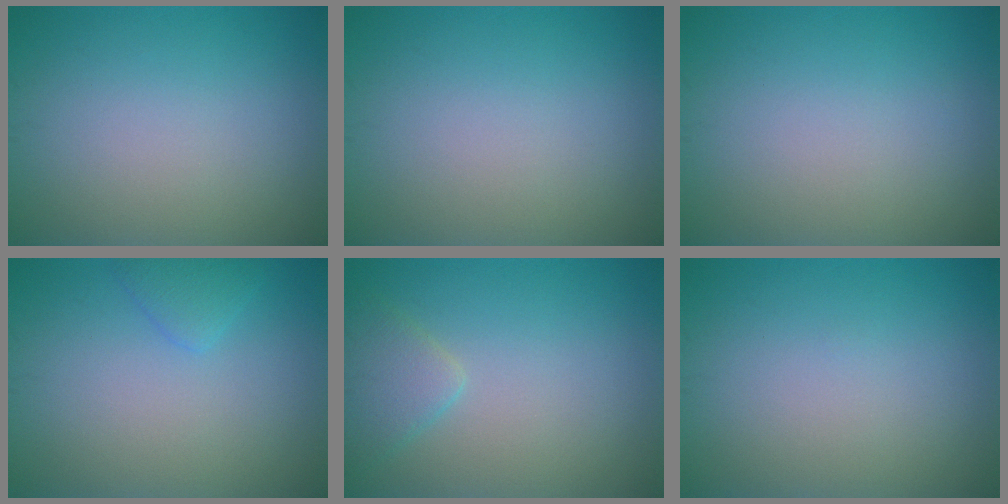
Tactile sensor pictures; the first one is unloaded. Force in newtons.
{"total": 0.0}
{"total": 0.0}
{"total": 1.5, "press": 1.5, "slide": 0.1}
{"total": 2.4, "press": 2.4, "slide": 0.2}
{"total": 0.0}